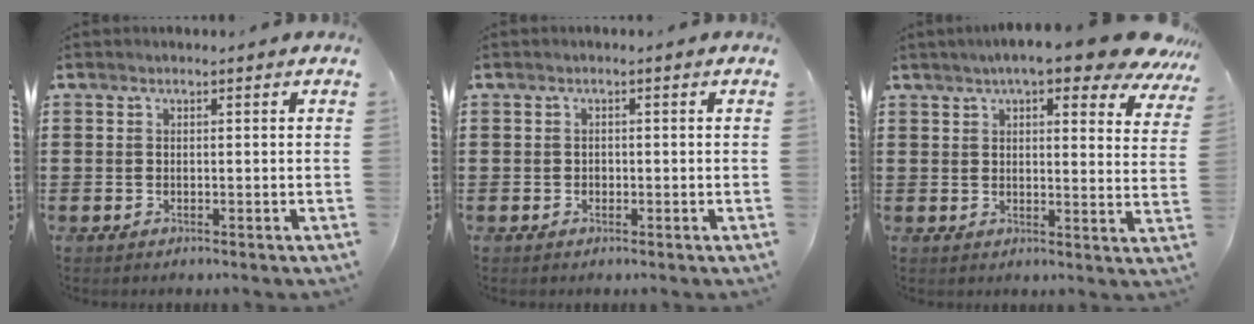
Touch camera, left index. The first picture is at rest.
{"total": 0.6, "force": [-0.1, 0.5, 0.3], "torque": [-0.008, 0.002, -0.003]}
{"total": 8.8, "force": [7.2, 1.4, 4.9], "torque": [-0.084, -0.028, 0.125]}